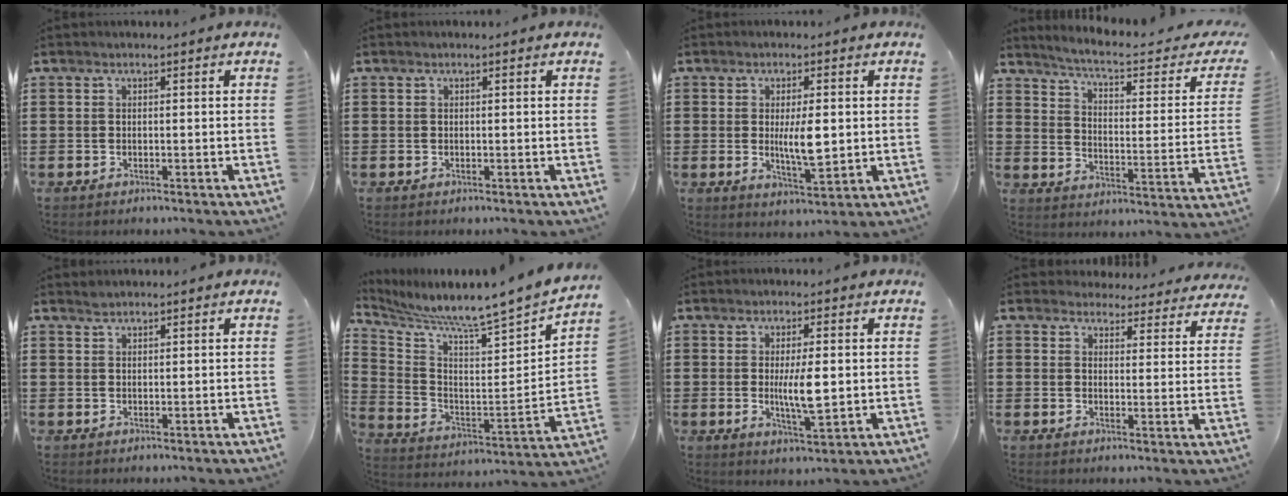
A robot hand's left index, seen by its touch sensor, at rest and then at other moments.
{"total": 0.0}
{"total": 6.2, "force": [0.4, 1.9, 5.9], "torque": [-0.092, -0.006, 0.004]}
{"total": 4.7, "force": [4.0, 0.0, 2.4], "torque": [-0.070, -0.032, 0.059]}
{"total": 0.9, "force": [0.9, 0.2, 0.1], "torque": [-0.005, 0.000, 0.019]}
{"total": 5.0, "force": [4.7, -1.1, 1.3], "torque": [-0.057, -0.067, 0.063]}
{"total": 6.4, "force": [0.2, 1.6, 6.2], "torque": [-0.118, -0.008, -0.003]}
{"total": 3.8, "force": [3.6, 1.2, 0.2], "torque": [-0.015, -0.019, 0.062]}